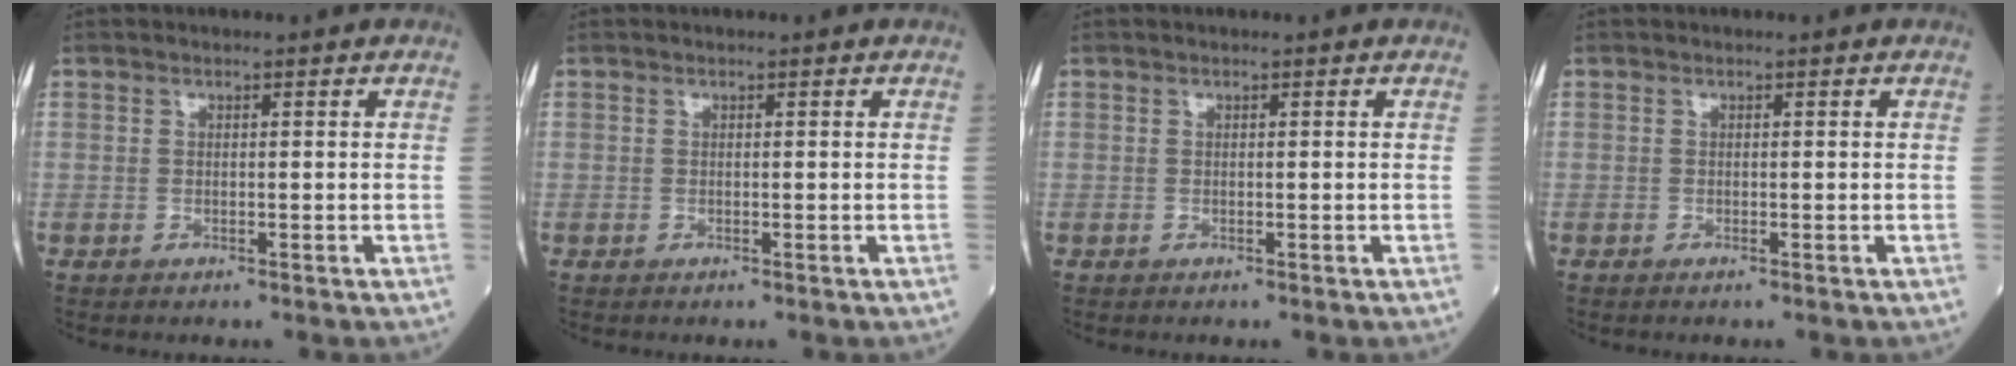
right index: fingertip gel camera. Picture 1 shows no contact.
{"total": 0.0}
{"total": 0.0}
{"total": 0.0}